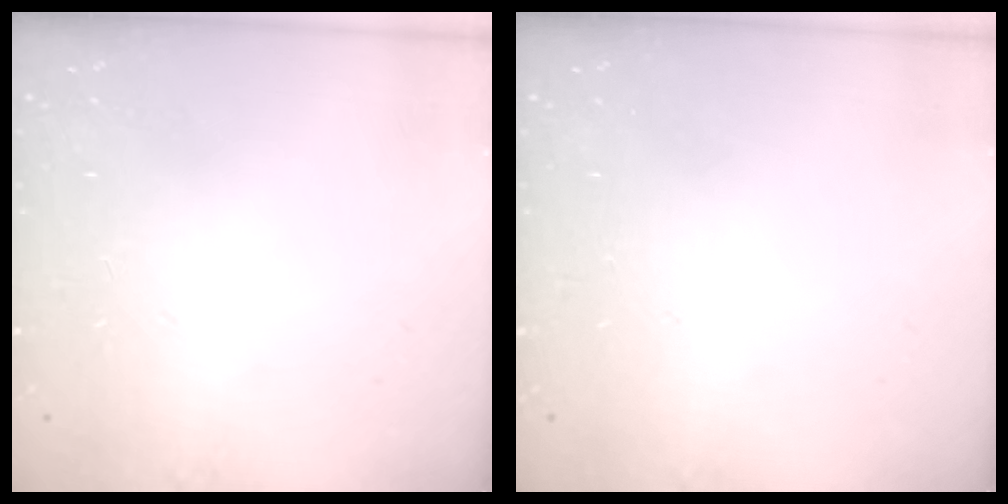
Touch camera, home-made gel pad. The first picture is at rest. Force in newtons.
{"total": 0.0}